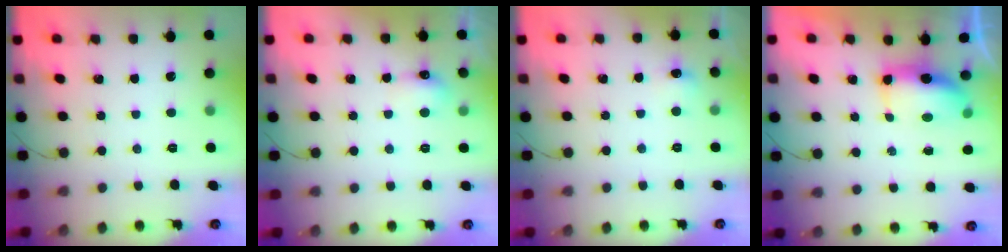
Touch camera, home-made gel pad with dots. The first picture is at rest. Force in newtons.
{"total": 5.6, "press": 5.5, "slide": 1.0}
{"total": 5.4, "press": 5.3, "slide": 1.3}
{"total": 7.7, "press": 7.4, "slide": 2.0}